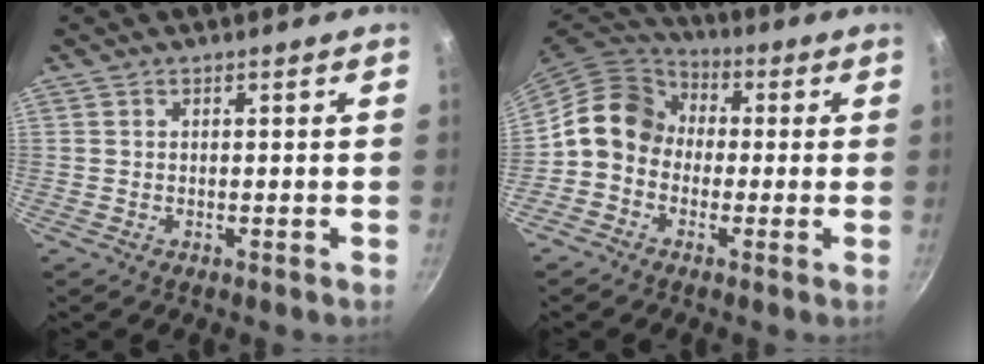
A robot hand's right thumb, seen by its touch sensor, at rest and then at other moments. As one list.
[{"total": 11.1, "force": [-0.2, 9.4, 6.0], "torque": [-0.070, 0.032, -0.029]}]